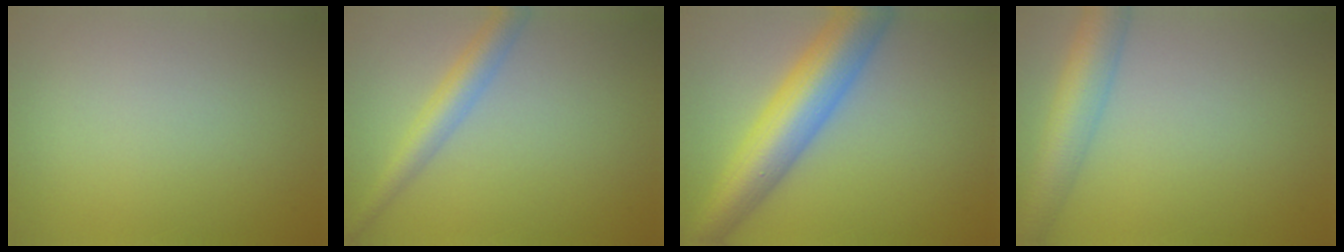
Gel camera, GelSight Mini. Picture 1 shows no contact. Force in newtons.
{"total": 3.3, "press": 3.3, "slide": 0.1}
{"total": 9.0, "press": 9.0, "slide": 0.3}
{"total": 5.6, "press": 5.6, "slide": 0.1}